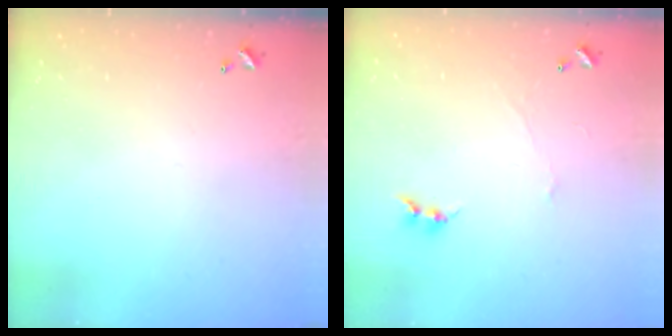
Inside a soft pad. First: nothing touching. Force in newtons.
{"total": 1.5, "press": 1.4, "slide": 0.5}